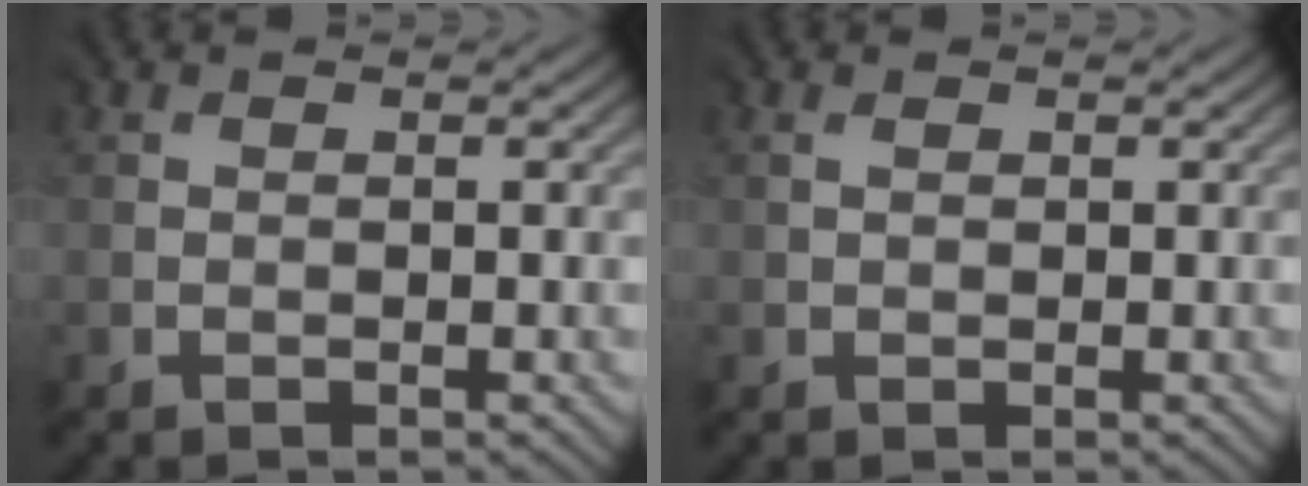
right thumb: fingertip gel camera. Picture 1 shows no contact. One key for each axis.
{"total": 0.9, "fx": 0.4, "fy": 0.7, "fz": 0.4, "tx": -0.013, "ty": 0.002, "tz": 0.010}